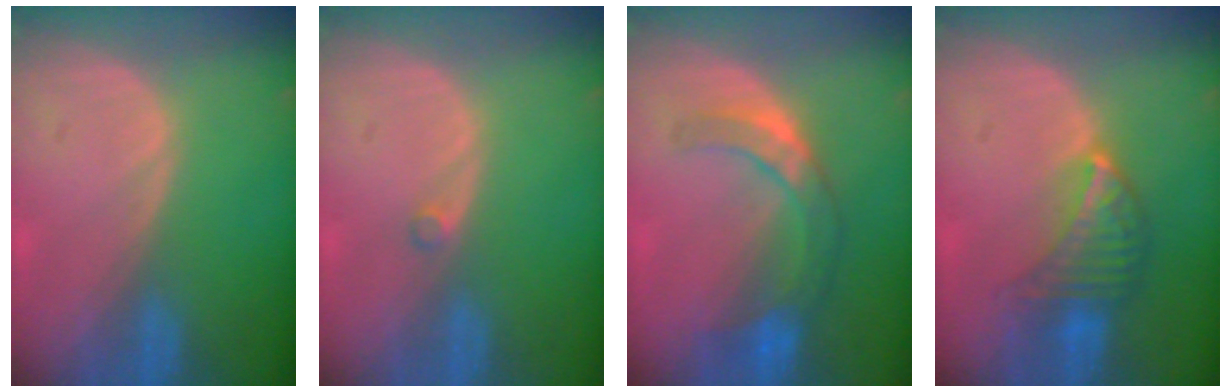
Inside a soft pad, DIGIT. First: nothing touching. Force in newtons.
{"total": 0.7, "press": 0.7, "slide": 0.1}
{"total": 7.5, "press": 6.7, "slide": 3.5}
{"total": 6.7, "press": 6.1, "slide": 2.8}